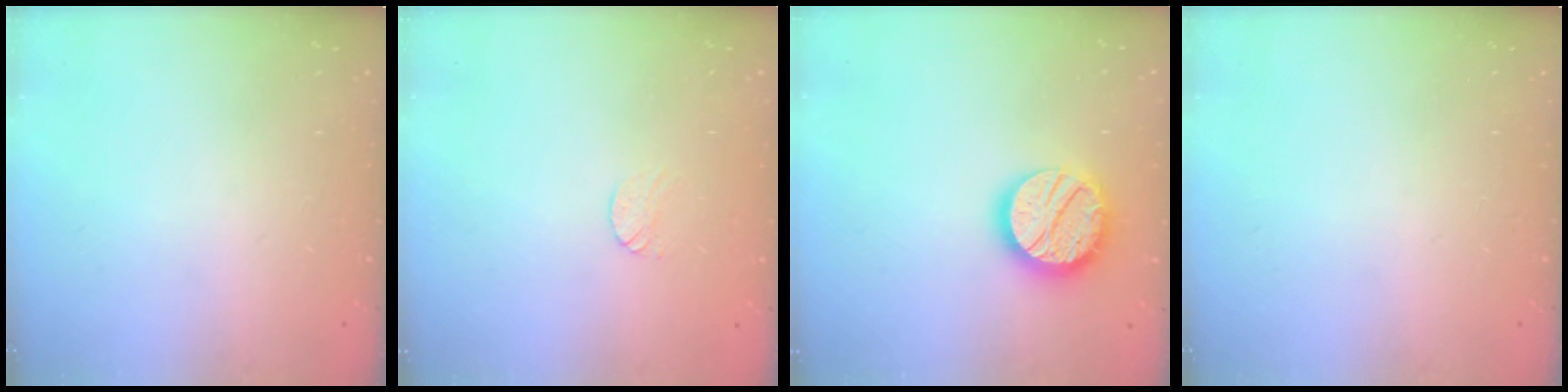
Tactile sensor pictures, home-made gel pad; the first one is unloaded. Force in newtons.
{"total": 4.5, "press": 4.5, "slide": 0.4}
{"total": 17.8, "press": 17.7, "slide": 1.4}
{"total": 0.0}